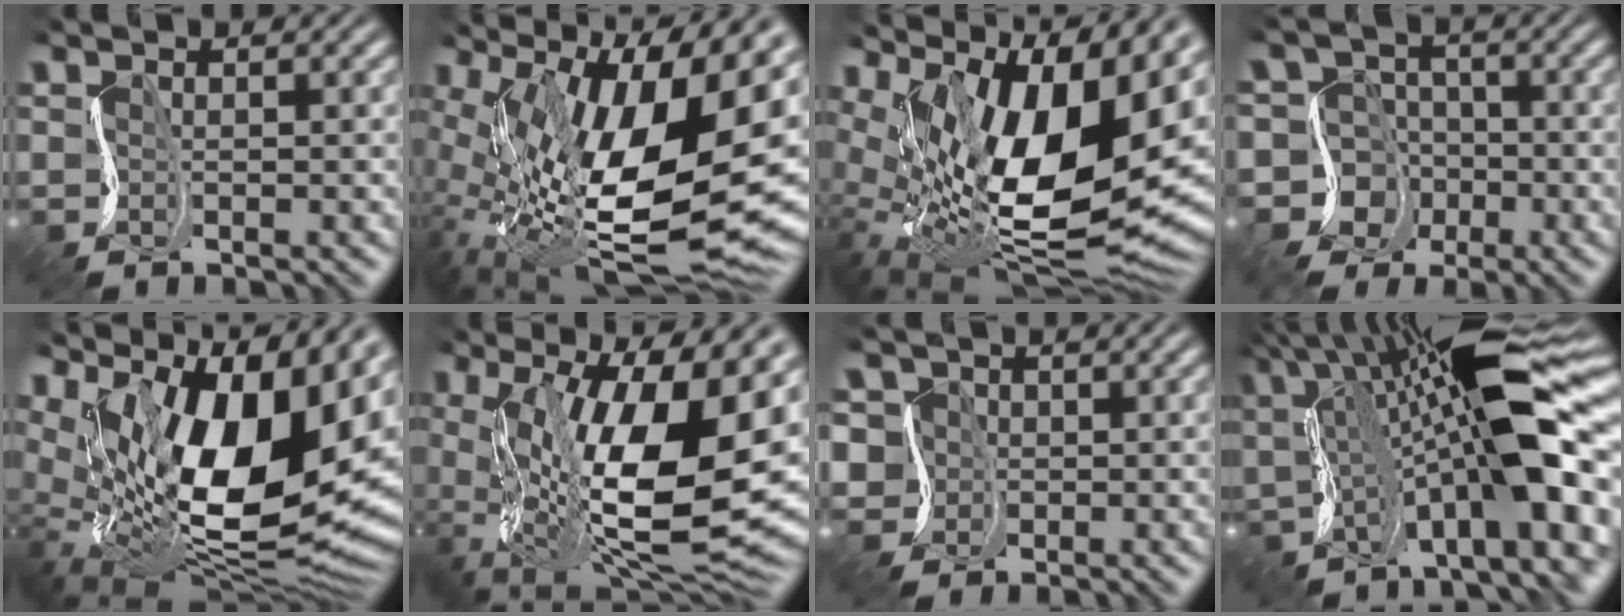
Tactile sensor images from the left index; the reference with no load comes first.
{"total": 17.9, "force": [0.4, 8.2, 15.9], "torque": [-0.259, -0.025, 0.006]}
{"total": 15.7, "force": [3.0, 7.3, 13.6], "torque": [-0.207, -0.004, 0.057]}
{"total": 6.2, "force": [-4.4, 4.4, 0.4], "torque": [0.023, -0.012, -0.101]}
{"total": 15.0, "force": [4.1, 7.8, 12.1], "torque": [-0.173, 0.005, 0.069]}
{"total": 17.0, "force": [-2.0, 6.8, 15.4], "torque": [-0.241, -0.044, -0.023]}
{"total": 3.1, "force": [-1.7, 2.6, 0.0], "torque": [-0.005, 0.000, -0.033]}
{"total": 14.6, "force": [-0.8, 3.2, 14.2], "torque": [-0.208, -0.003, -0.015]}